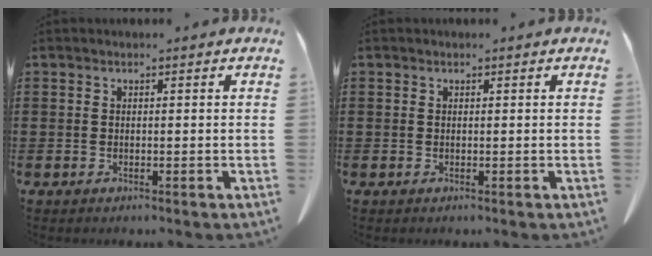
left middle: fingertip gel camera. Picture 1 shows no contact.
{"total": 0.0}